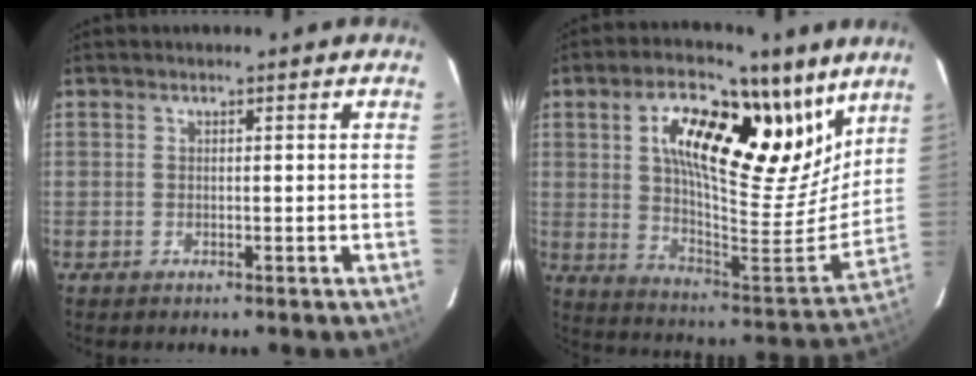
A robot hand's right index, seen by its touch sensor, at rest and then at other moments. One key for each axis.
{"total": 25.3, "fx": 13.2, "fy": 10.2, "fz": 19.0, "tx": -0.299, "ty": 0.005, "tz": 0.221}